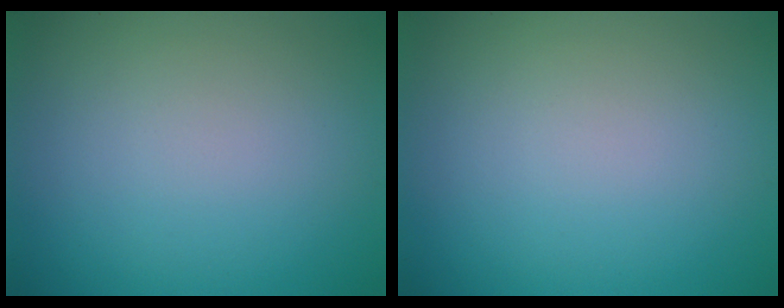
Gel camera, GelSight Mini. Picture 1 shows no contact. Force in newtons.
{"total": 0.0}